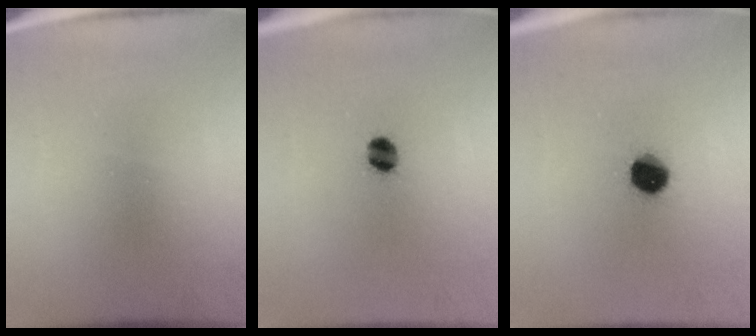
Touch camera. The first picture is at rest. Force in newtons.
{"total": 4.4}
{"total": 7.9}